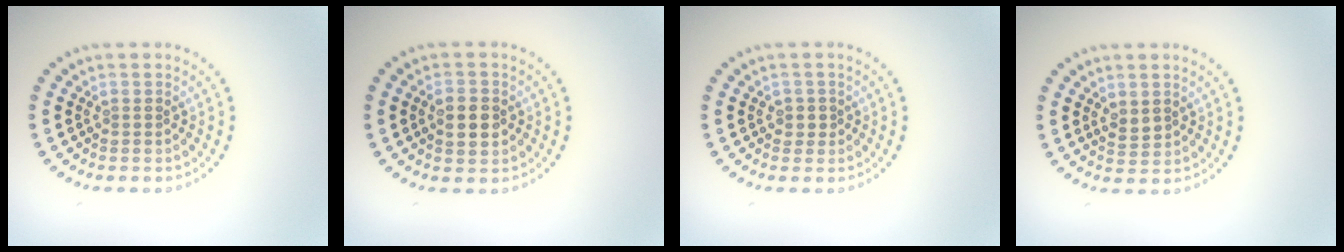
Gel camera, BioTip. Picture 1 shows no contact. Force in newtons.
{"total": 2.9, "press": 2.9, "slide": 0.1}
{"total": 1.2, "press": 1.0, "slide": 0.6}
{"total": 1.5, "press": 1.4, "slide": 0.3}